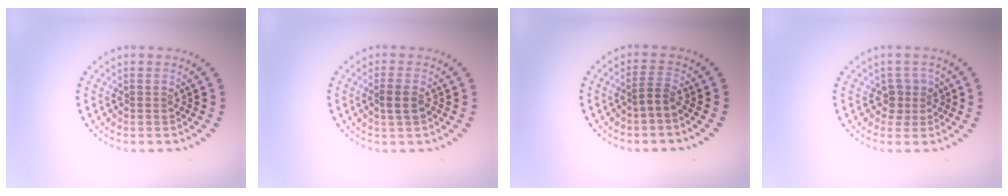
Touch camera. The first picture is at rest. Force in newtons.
{"total": 1.5, "press": 1.4, "slide": 0.6}
{"total": 1.5, "press": 1.0, "slide": 1.1}
{"total": 1.9, "press": 1.5, "slide": 1.2}